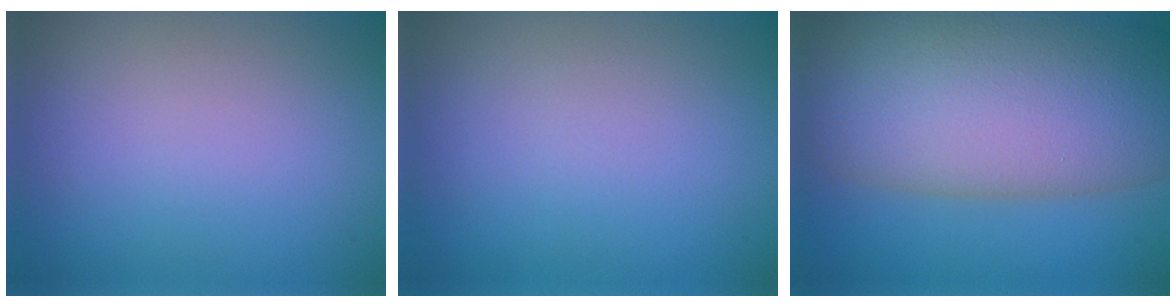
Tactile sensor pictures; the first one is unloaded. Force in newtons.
{"total": 0.0}
{"total": 14.1, "press": 14.1, "slide": 0.8}